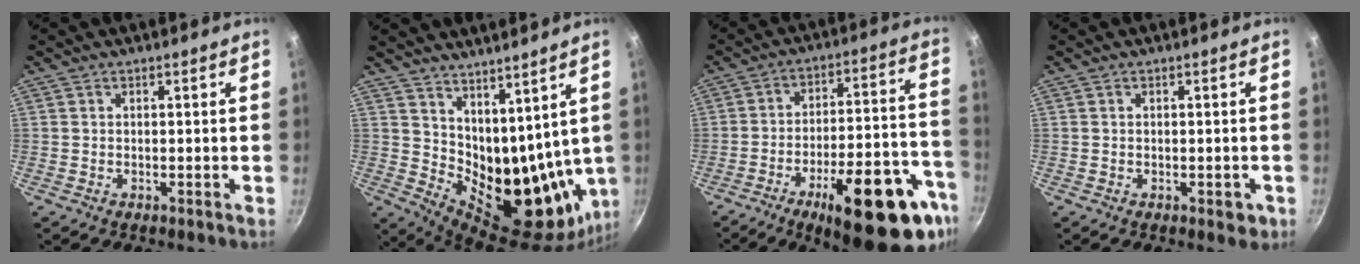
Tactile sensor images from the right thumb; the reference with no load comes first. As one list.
[{"total": 18.7, "force": [8.9, 10.0, 13.1], "torque": [-0.157, -0.063, 0.175]}, {"total": 26.3, "force": [-13.7, 8.9, 20.7], "torque": [-0.244, 0.068, -0.195]}, {"total": 2.6, "force": [-1.0, 1.4, 2.0], "torque": [-0.019, 0.003, -0.012]}]